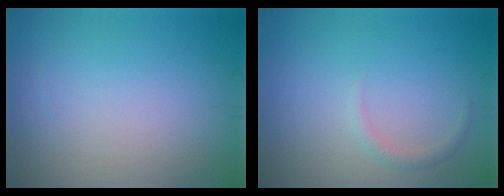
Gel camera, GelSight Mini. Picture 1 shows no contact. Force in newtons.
{"total": 0.9, "press": 0.9, "slide": 0.0}